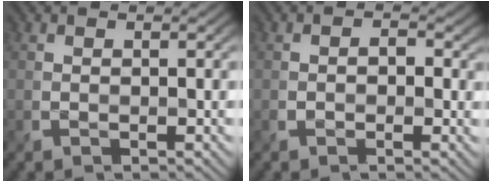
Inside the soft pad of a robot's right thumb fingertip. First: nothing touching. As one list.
[{"total": 2.2, "force": [-0.1, 1.8, 1.3], "torque": [-0.015, -0.004, 0.001]}]